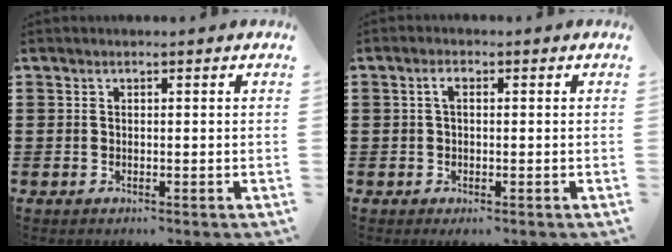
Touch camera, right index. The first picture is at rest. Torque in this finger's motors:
{"motor_torque": [1.08, 0.04, 0.08, 0.04]}